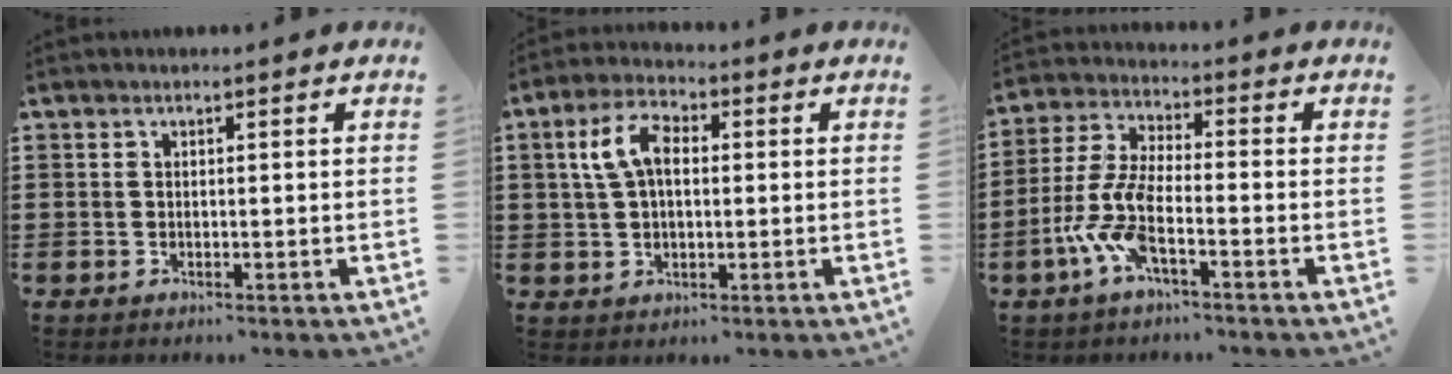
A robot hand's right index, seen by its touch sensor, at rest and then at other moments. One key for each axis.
{"total": 6.7, "fx": 1.2, "fy": 3.6, "fz": 5.5, "tx": -0.122, "ty": 0.012, "tz": 0.017}
{"total": 8.4, "fx": -4.1, "fy": 2.2, "fz": 7.0, "tx": -0.179, "ty": -0.014, "tz": -0.086}